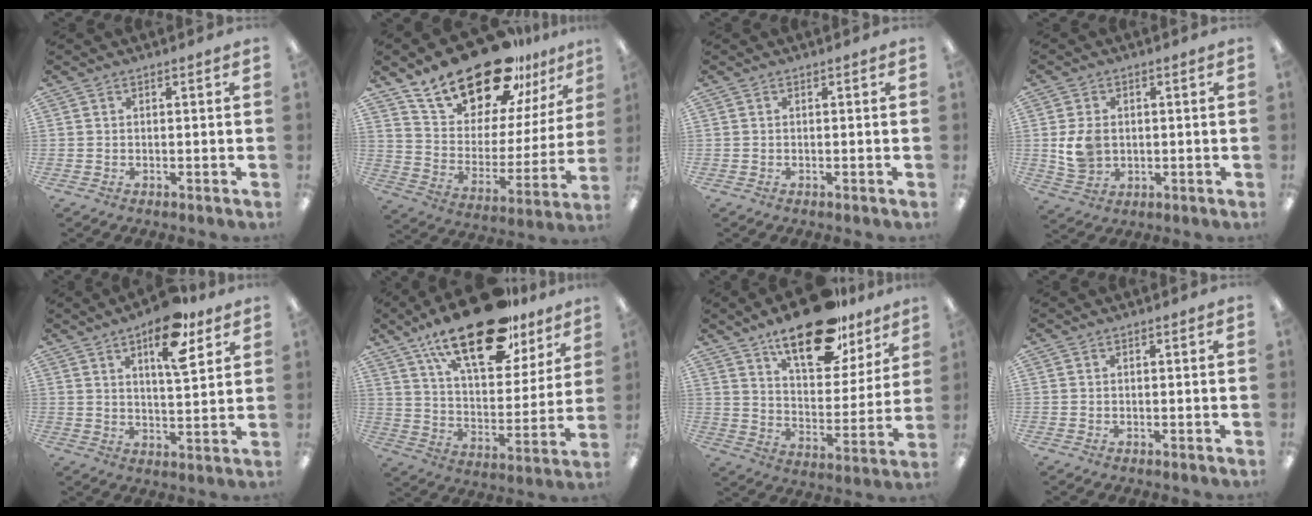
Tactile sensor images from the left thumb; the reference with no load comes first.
{"total": 23.2, "force": [19.1, 8.9, 9.6], "torque": [-0.171, -0.131, 0.337]}
{"total": 0.0}
{"total": 6.9, "force": [0.3, 5.3, 4.4], "torque": [-0.087, 0.001, 0.005]}
{"total": 13.4, "force": [7.9, 5.1, 9.5], "torque": [-0.136, -0.034, 0.130]}
{"total": 23.8, "force": [16.3, 9.8, 14.3], "torque": [-0.234, -0.085, 0.278]}
{"total": 20.0, "force": [14.3, 8.3, 11.1], "torque": [-0.169, -0.080, 0.241]}
{"total": 0.0}